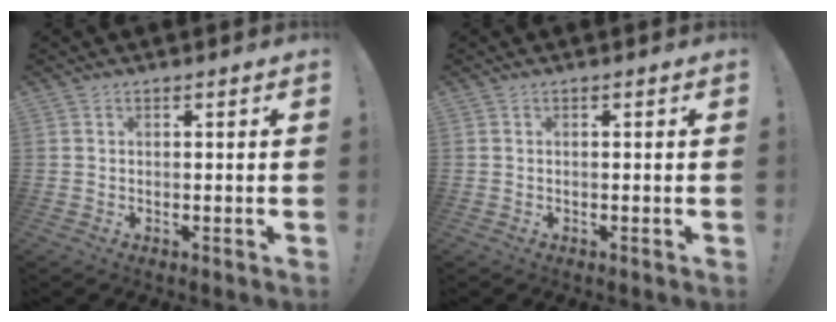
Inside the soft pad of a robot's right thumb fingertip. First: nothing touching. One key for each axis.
{"total": 0.0}